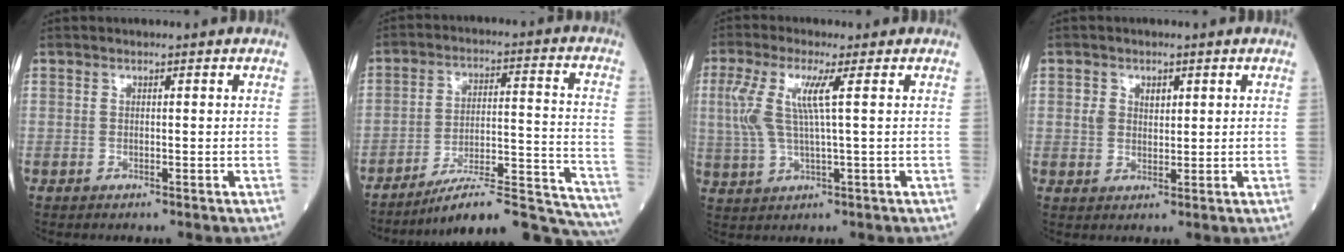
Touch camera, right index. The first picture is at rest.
{"total": 21.9, "force": [-20.6, 1.0, 7.5], "torque": [-0.044, 0.029, -0.290]}
{"total": 7.1, "force": [1.7, 0.6, 6.8], "torque": [-0.168, 0.010, 0.037]}
{"total": 3.0, "force": [1.0, 2.3, 1.6], "torque": [-0.027, 0.009, 0.018]}